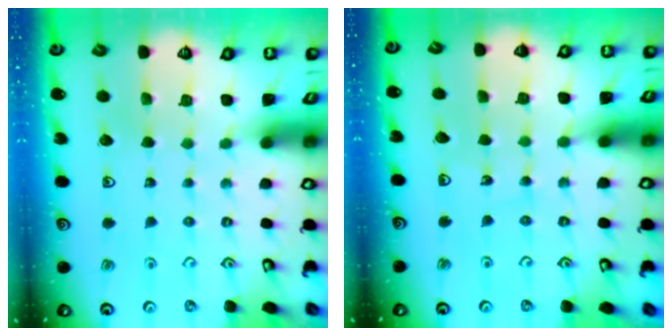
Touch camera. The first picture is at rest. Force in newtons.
{"total": 3.8, "press": 3.7, "slide": 0.4}